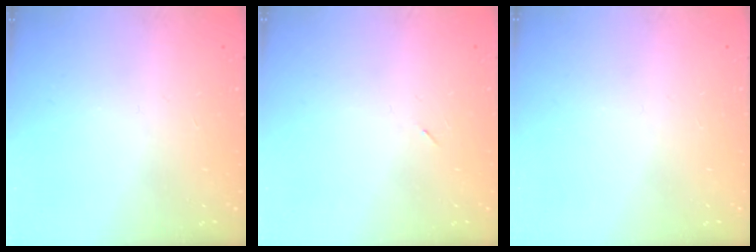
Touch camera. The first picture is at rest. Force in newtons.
{"total": 2.2, "press": 1.9, "slide": 1.2}
{"total": 0.0}